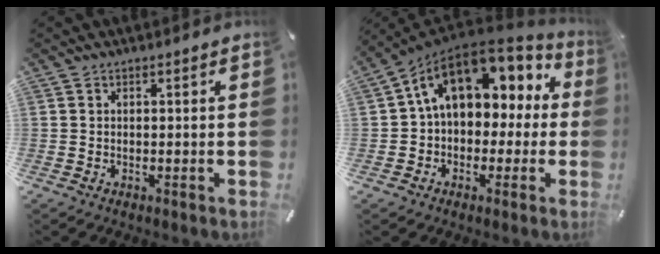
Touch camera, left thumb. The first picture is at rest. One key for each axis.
{"total": 13.9, "fx": 4.9, "fy": 9.8, "fz": 8.6, "tx": -0.146, "ty": -0.020, "tz": 0.088}